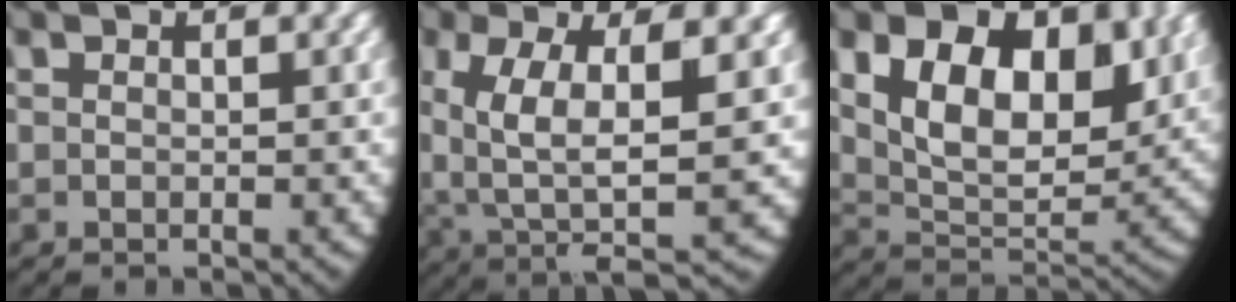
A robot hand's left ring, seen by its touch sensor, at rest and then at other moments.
{"total": 9.0, "force": [0.1, 4.7, 7.7], "torque": [-0.145, -0.029, 0.018]}
{"total": 12.0, "force": [3.5, 8.0, 8.3], "torque": [-0.151, -0.028, 0.061]}